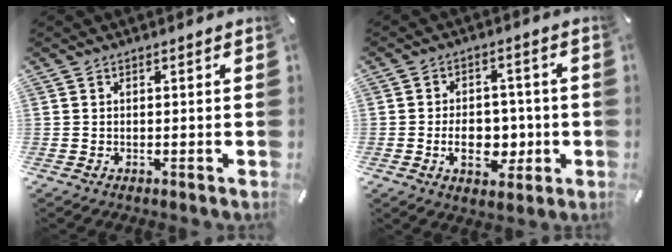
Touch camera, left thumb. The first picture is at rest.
{"total": 9.8, "force": [-2.1, 6.7, 6.9], "torque": [-0.110, 0.004, -0.037]}